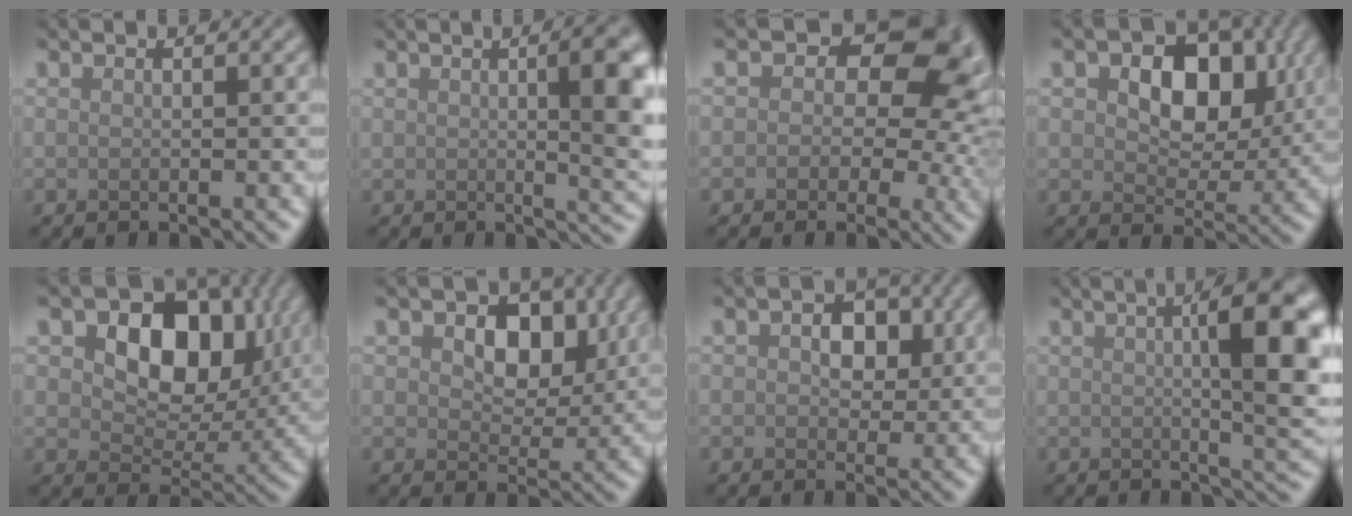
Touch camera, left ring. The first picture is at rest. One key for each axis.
{"total": 6.7, "fx": 0.9, "fy": 1.8, "fz": 6.3, "tx": -0.059, "ty": 0.013, "tz": 0.019}
{"total": 8.3, "fx": 1.8, "fy": 5.6, "fz": 5.9, "tx": -0.061, "ty": 0.003, "tz": 0.031}
{"total": 7.0, "fx": 1.6, "fy": 4.7, "fz": 5.0, "tx": -0.087, "ty": -0.002, "tz": 0.030}
{"total": 9.0, "fx": 2.4, "fy": 6.1, "fz": 6.2, "tx": -0.105, "ty": -0.001, "tz": 0.045}
{"total": 4.9, "fx": 1.4, "fy": 3.3, "fz": 3.3, "tx": -0.064, "ty": -0.006, "tz": 0.025}
{"total": 2.8, "fx": 0.4, "fy": 2.0, "fz": 1.9, "tx": -0.036, "ty": 0.004, "tz": 0.009}
{"total": 8.7, "fx": 1.2, "fy": 2.0, "fz": 8.4, "tx": -0.109, "ty": 0.009, "tz": 0.031}